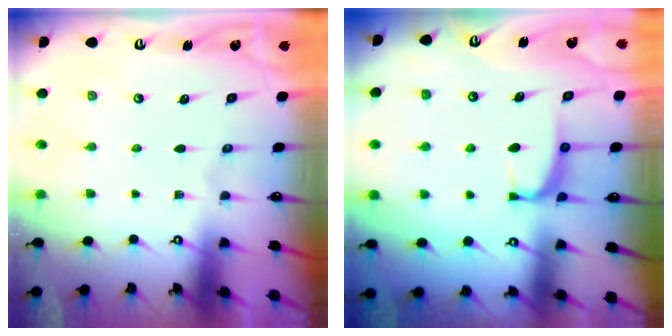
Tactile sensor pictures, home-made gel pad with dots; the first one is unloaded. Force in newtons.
{"total": 2.4, "press": 2.3, "slide": 0.7}